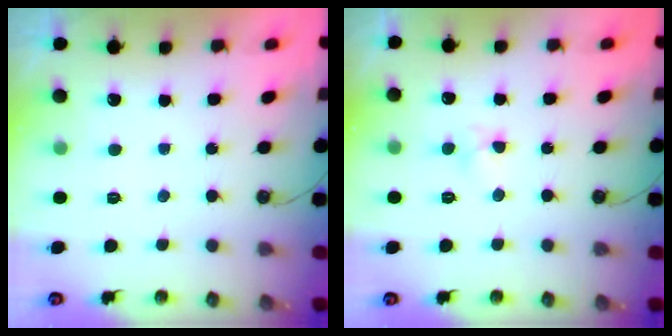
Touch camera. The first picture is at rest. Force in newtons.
{"total": 4.7, "press": 4.7, "slide": 0.7}